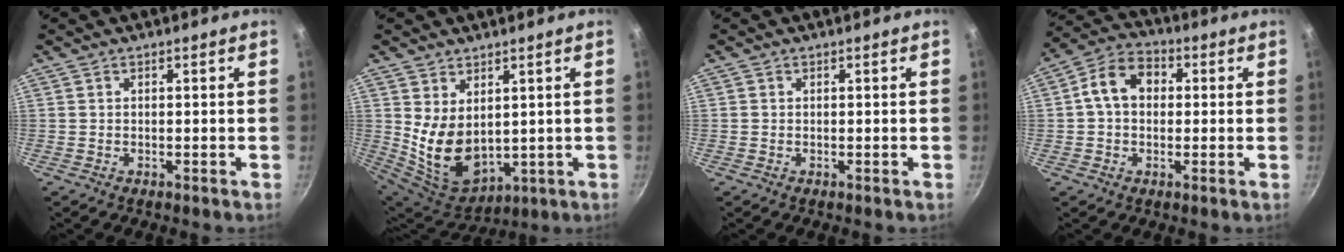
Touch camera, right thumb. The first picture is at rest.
{"total": 11.4, "force": [2.4, 7.4, 8.3], "torque": [-0.130, -0.044, 0.072]}
{"total": 0.0}
{"total": 9.0, "force": [1.0, 6.8, 5.8], "torque": [-0.074, 0.025, 0.000]}